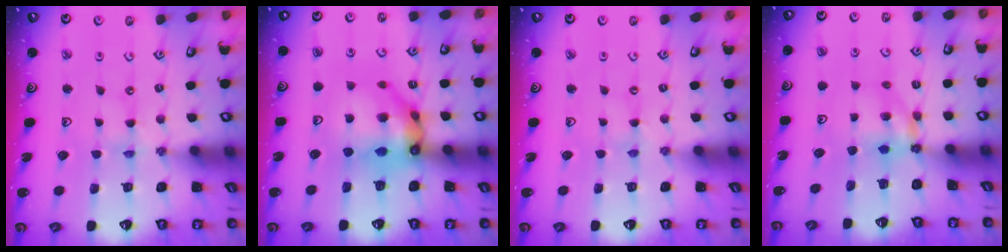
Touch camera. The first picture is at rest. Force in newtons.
{"total": 14.7, "press": 14.6, "slide": 1.6}
{"total": 1.0, "press": 1.0, "slide": 0.0}
{"total": 6.2, "press": 6.1, "slide": 0.7}